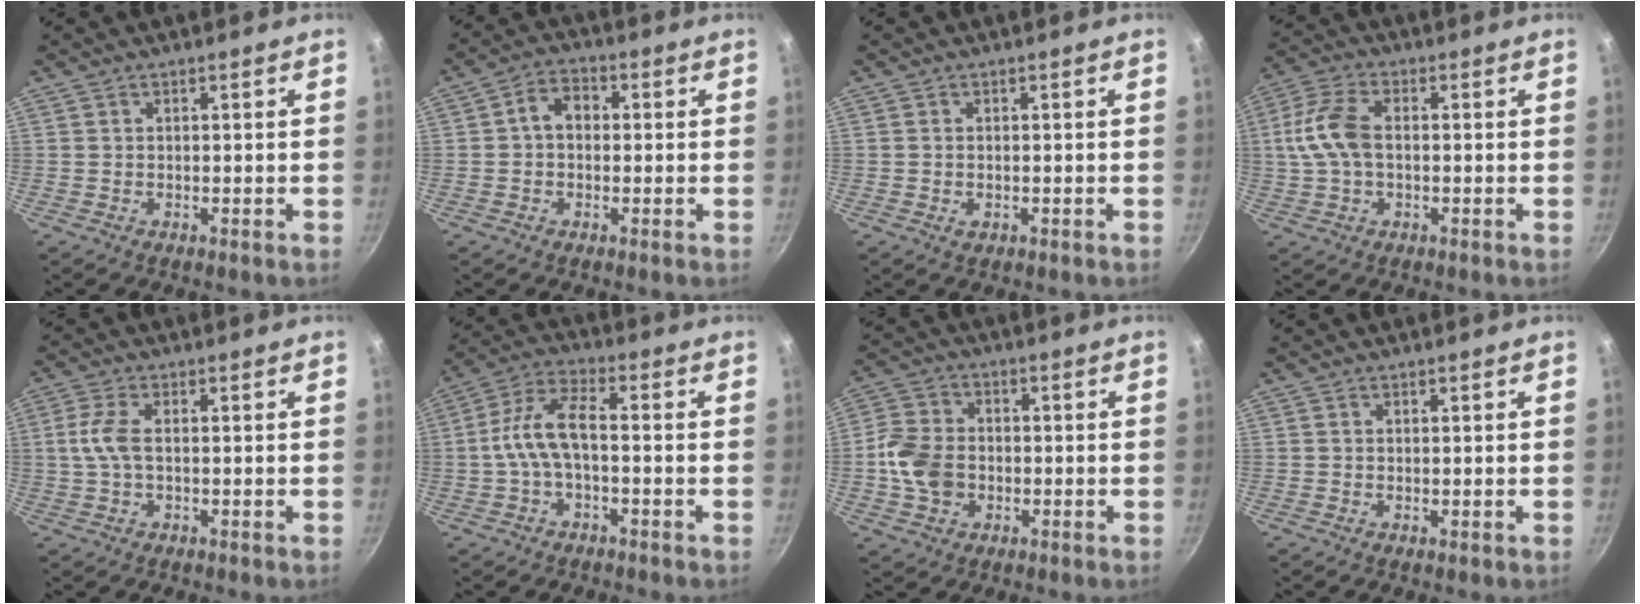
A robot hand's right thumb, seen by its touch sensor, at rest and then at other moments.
{"total": 5.1, "force": [0.3, 3.9, 3.3], "torque": [-0.035, 0.013, -0.008]}
{"total": 1.2, "force": [-0.3, 0.9, 0.8], "torque": [-0.014, 0.000, -0.004]}
{"total": 9.4, "force": [0.2, 5.6, 7.6], "torque": [-0.158, 0.021, -0.005]}
{"total": 5.1, "force": [0.1, 2.4, 4.5], "torque": [-0.105, 0.009, -0.002]}
{"total": 8.5, "force": [-1.6, 3.8, 7.5], "torque": [-0.152, 0.036, -0.042]}
{"total": 9.4, "force": [-1.5, 7.3, 5.7], "torque": [-0.096, 0.015, -0.039]}
{"total": 0.0}